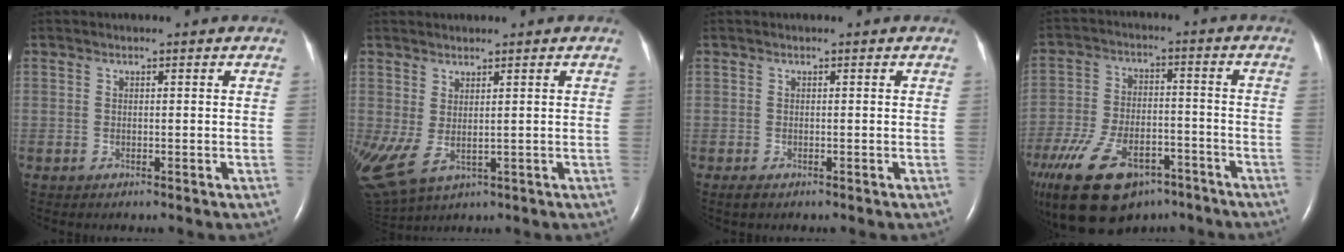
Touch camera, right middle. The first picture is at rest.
{"total": 9.8, "force": [-2.2, 5.7, 7.6], "torque": [-0.209, -0.002, -0.021]}
{"total": 0.6, "force": [-0.4, 0.2, 0.4], "torque": [-0.009, -0.003, -0.004]}
{"total": 21.3, "force": [-14.4, 11.0, 11.2], "torque": [-0.274, -0.017, -0.235]}